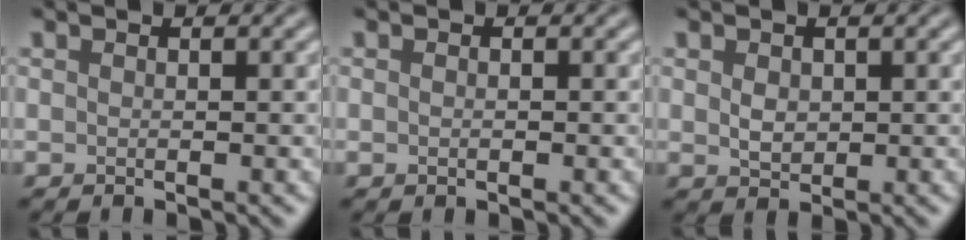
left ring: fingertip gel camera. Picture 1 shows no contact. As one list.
[{"total": 0.7, "force": [0.0, 0.4, 0.5], "torque": [-0.010, 0.001, 0.000]}, {"total": 1.9, "force": [0.3, 1.4, 1.2], "torque": [-0.023, -0.002, 0.008]}]